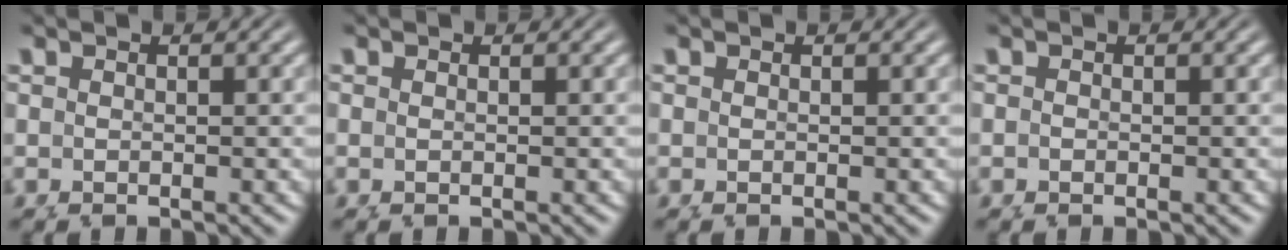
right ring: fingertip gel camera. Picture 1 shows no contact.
{"total": 0.0}
{"total": 0.0}
{"total": 0.0}